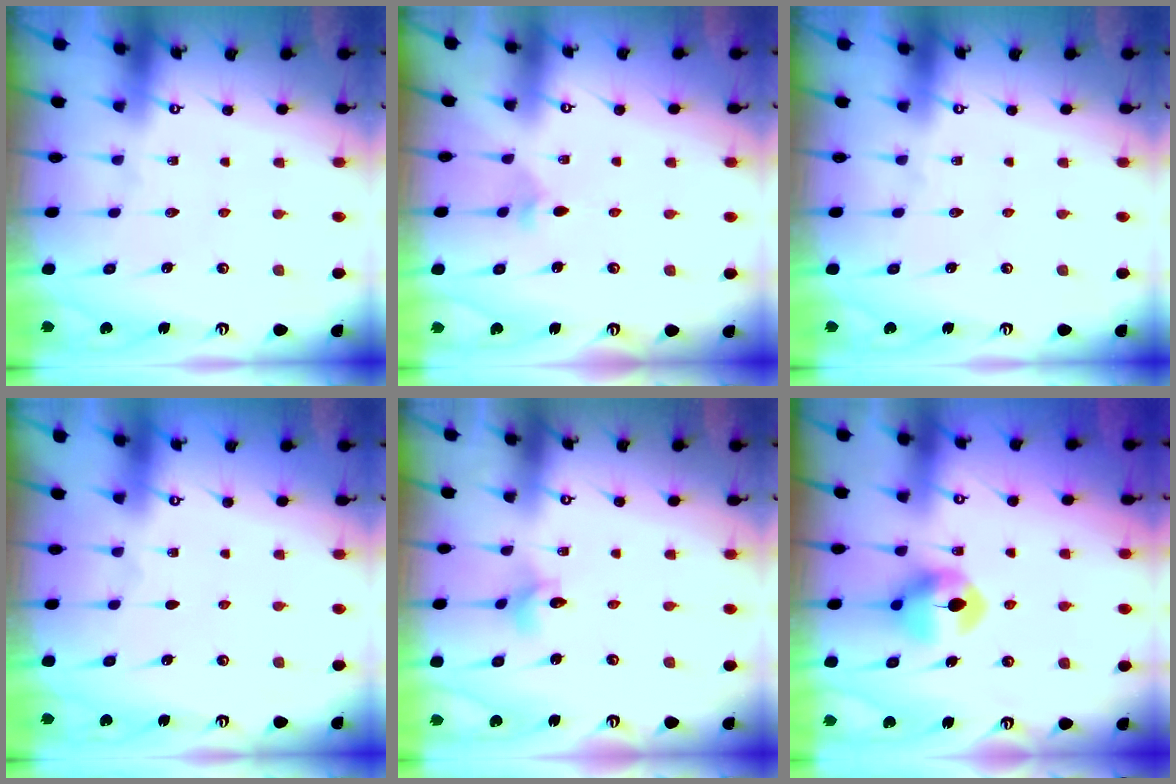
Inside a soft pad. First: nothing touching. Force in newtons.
{"total": 3.0, "press": 2.9, "slide": 0.9}
{"total": 0.0}
{"total": 0.0}
{"total": 3.9, "press": 3.9, "slide": 0.3}
{"total": 9.7, "press": 9.7, "slide": 0.4}